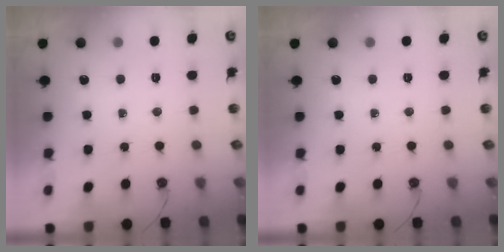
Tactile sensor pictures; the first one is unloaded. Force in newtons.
{"total": 0.0}